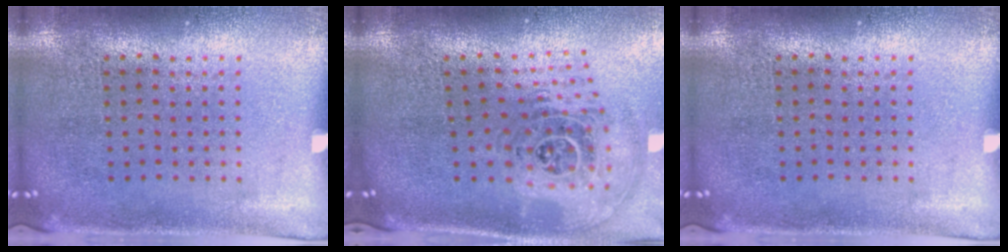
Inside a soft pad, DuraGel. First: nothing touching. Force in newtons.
{"total": 1.9, "press": 1.5, "slide": 1.2}
{"total": 0.0}